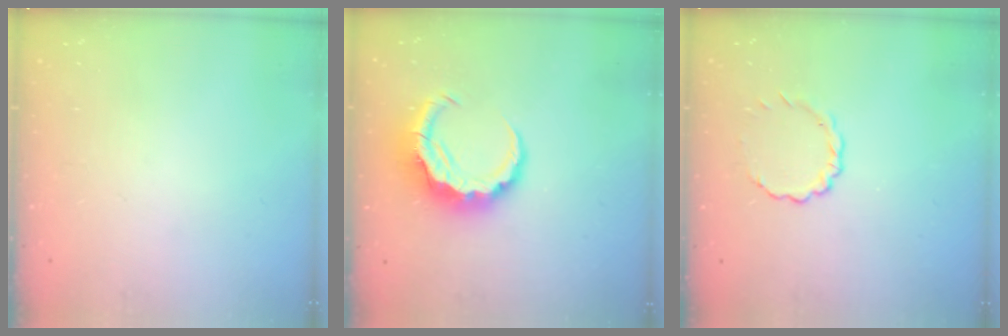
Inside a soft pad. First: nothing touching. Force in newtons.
{"total": 8.4, "press": 8.3, "slide": 1.3}
{"total": 2.8, "press": 2.7, "slide": 0.9}